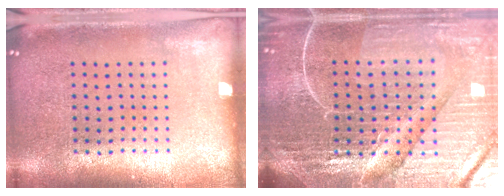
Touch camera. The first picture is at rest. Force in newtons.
{"total": 6.3, "press": 5.7, "slide": 2.8}